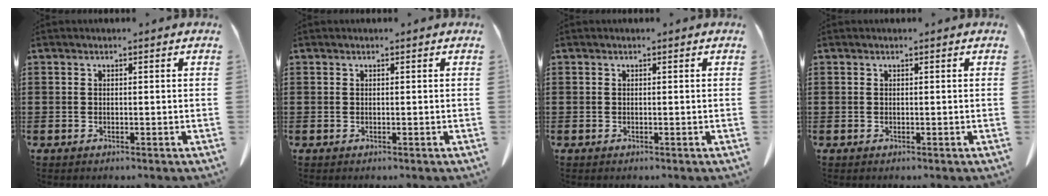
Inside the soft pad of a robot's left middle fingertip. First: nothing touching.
{"total": 0.0}
{"total": 0.0}
{"total": 0.0}